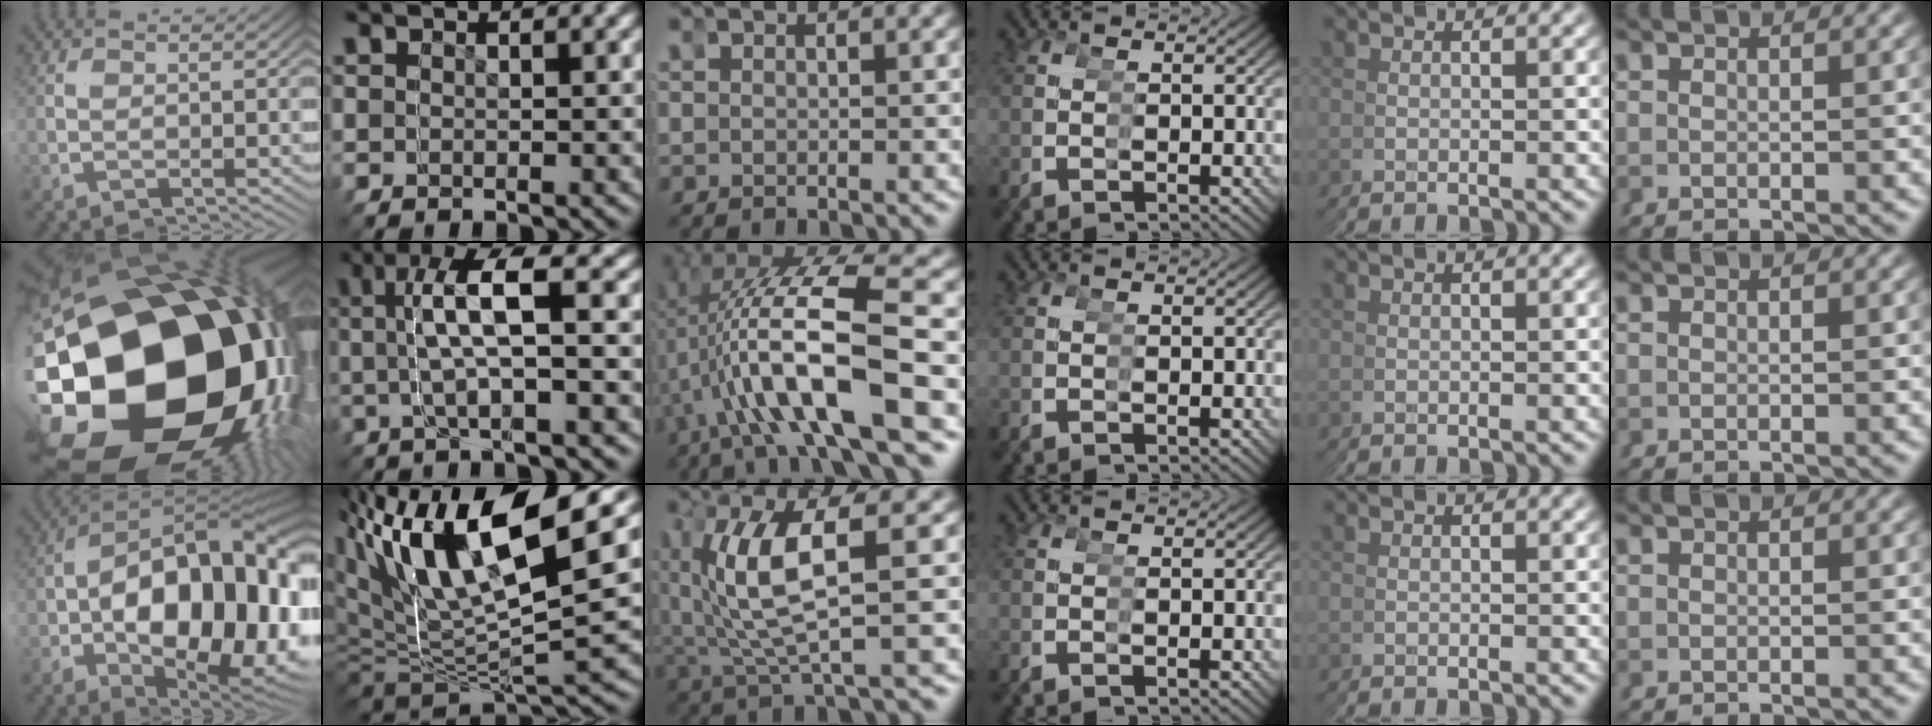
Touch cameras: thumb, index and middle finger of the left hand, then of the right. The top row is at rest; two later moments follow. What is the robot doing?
{"motion": "grasp_and_lifting", "object": "tape"}